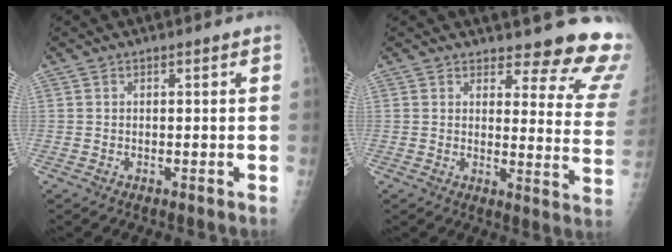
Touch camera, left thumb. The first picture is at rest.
{"total": 16.6, "force": [15.2, 4.5, 5.0], "torque": [-0.006, -0.138, 0.147]}